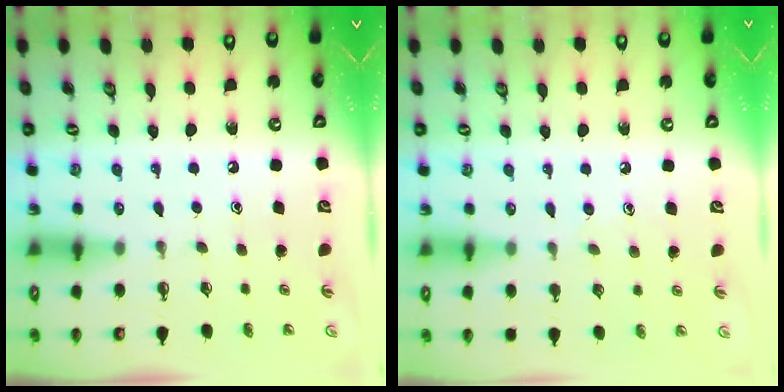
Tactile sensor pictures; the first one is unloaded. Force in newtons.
{"total": 5.2, "press": 5.2, "slide": 0.6}